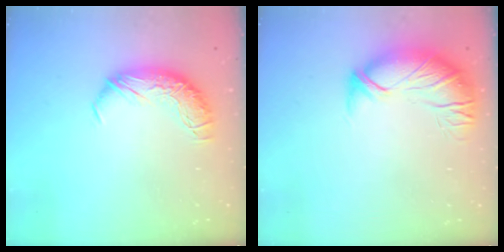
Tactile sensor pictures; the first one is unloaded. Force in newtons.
{"total": 2.7, "press": 1.2, "slide": 2.4}